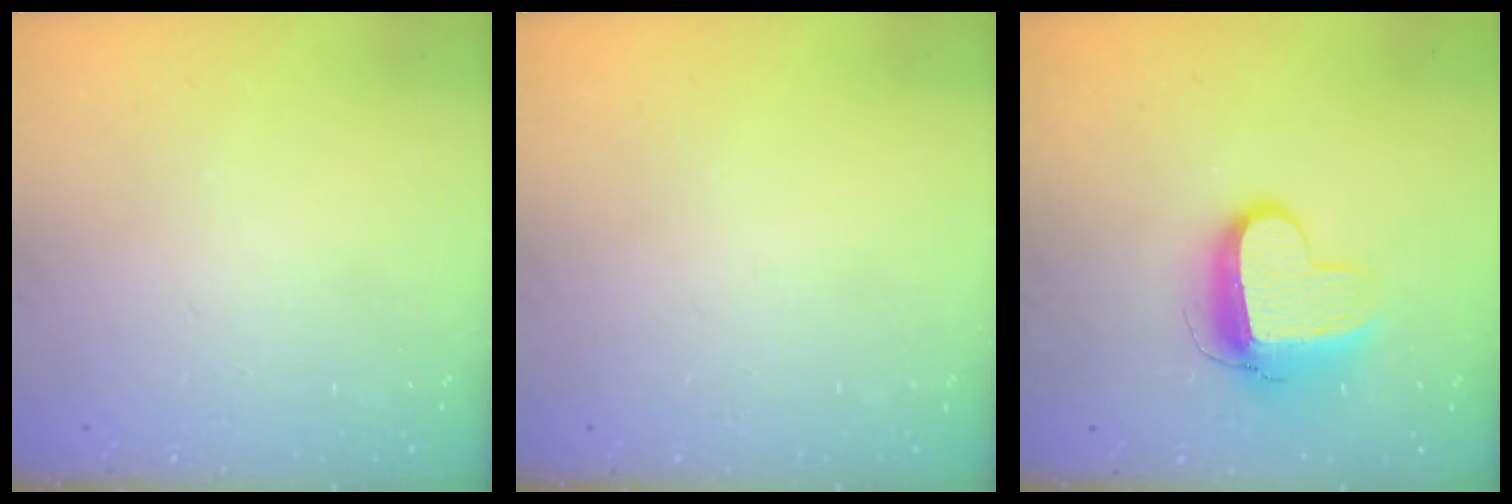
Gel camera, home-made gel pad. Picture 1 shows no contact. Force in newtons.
{"total": 0.0}
{"total": 11.6, "press": 11.5, "slide": 1.3}